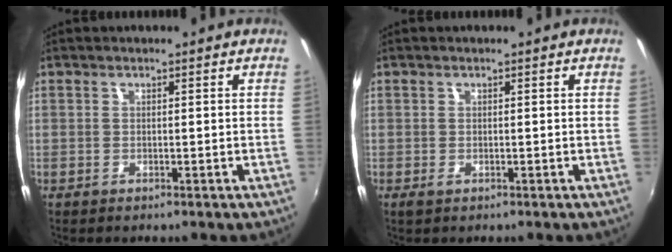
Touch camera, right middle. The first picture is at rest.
{"total": 0.7, "force": [-0.3, 0.5, 0.5], "torque": [-0.009, -0.003, -0.006]}